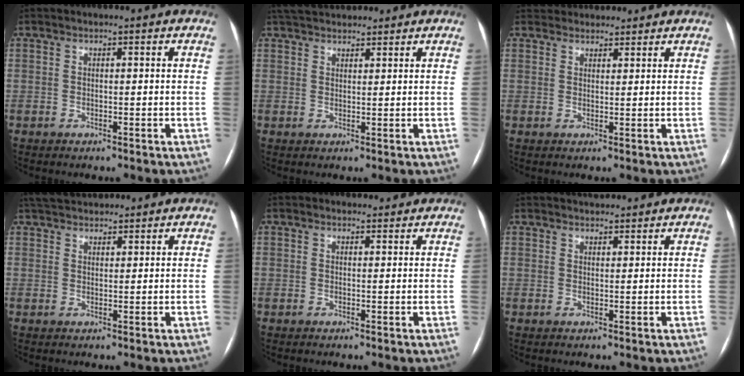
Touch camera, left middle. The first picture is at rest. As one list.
[{"total": 8.4, "force": [7.4, 2.6, 3.0], "torque": [-0.046, 0.038, 0.121]}, {"total": 5.7, "force": [5.2, 2.1, 0.8], "torque": [0.001, 0.031, 0.074]}, {"total": 7.2, "force": [6.4, 2.1, 2.5], "torque": [-0.041, 0.035, 0.108]}, {"total": 1.8, "force": [1.6, 0.8, -0.1], "torque": [0.001, 0.008, 0.019]}, {"total": 5.2, "force": [4.8, 1.4, 1.5], "torque": [-0.016, 0.031, 0.068]}]